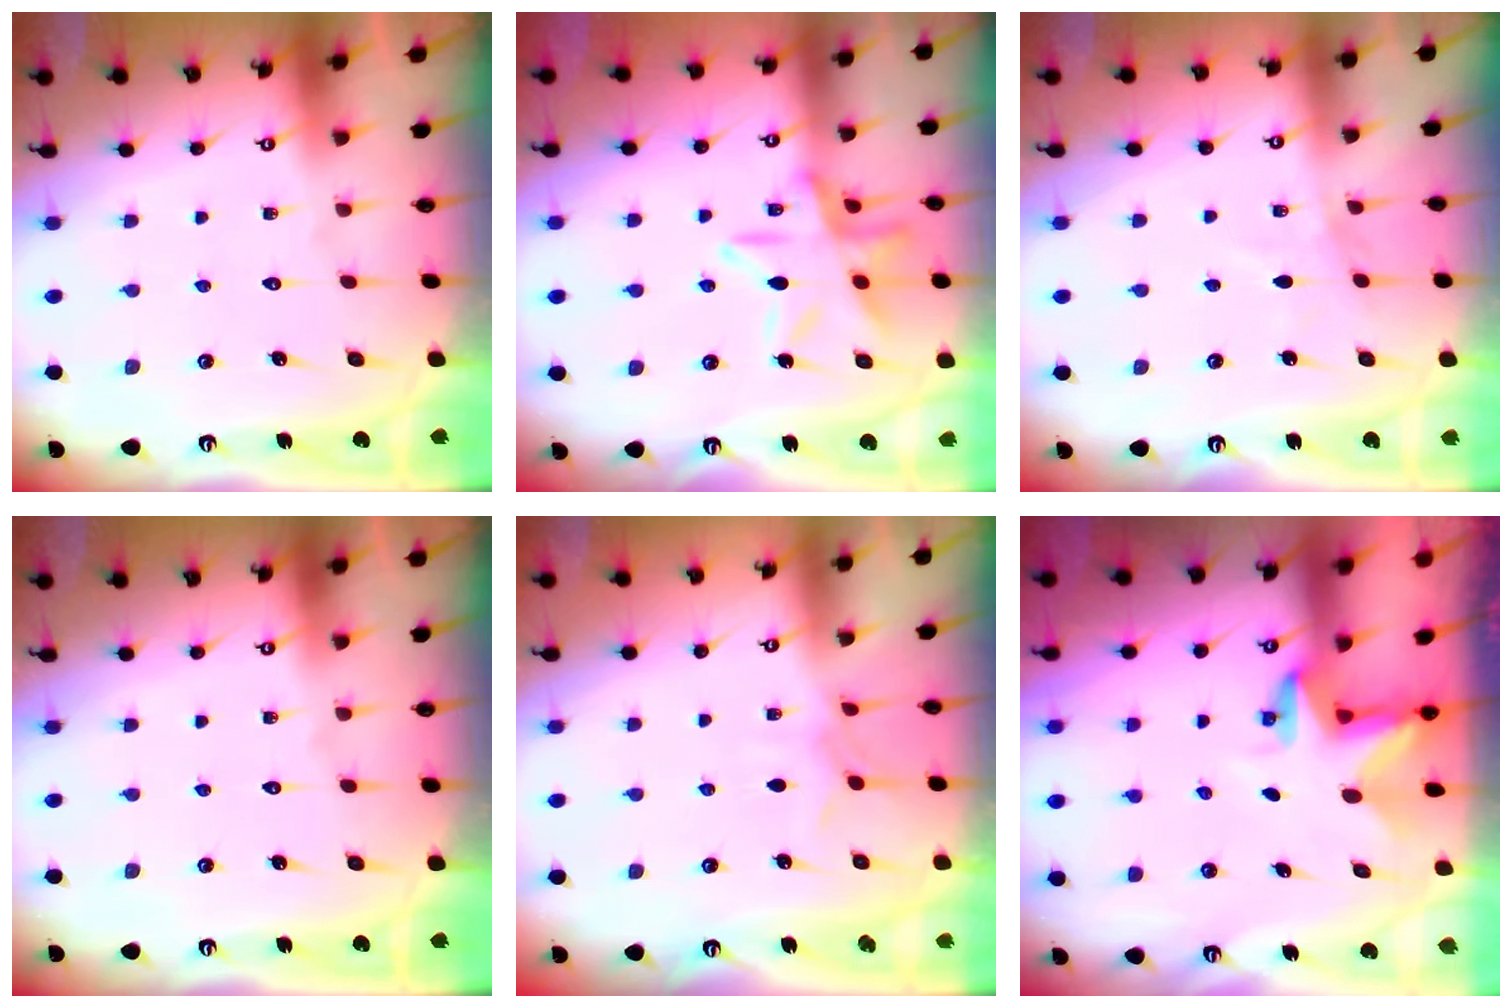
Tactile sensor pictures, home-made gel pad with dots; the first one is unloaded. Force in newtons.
{"total": 14.2, "press": 14.1, "slide": 1.2}
{"total": 3.3, "press": 3.3, "slide": 0.4}
{"total": 0.0}
{"total": 3.6, "press": 3.5, "slide": 0.5}
{"total": 2.9, "press": 2.9, "slide": 0.1}